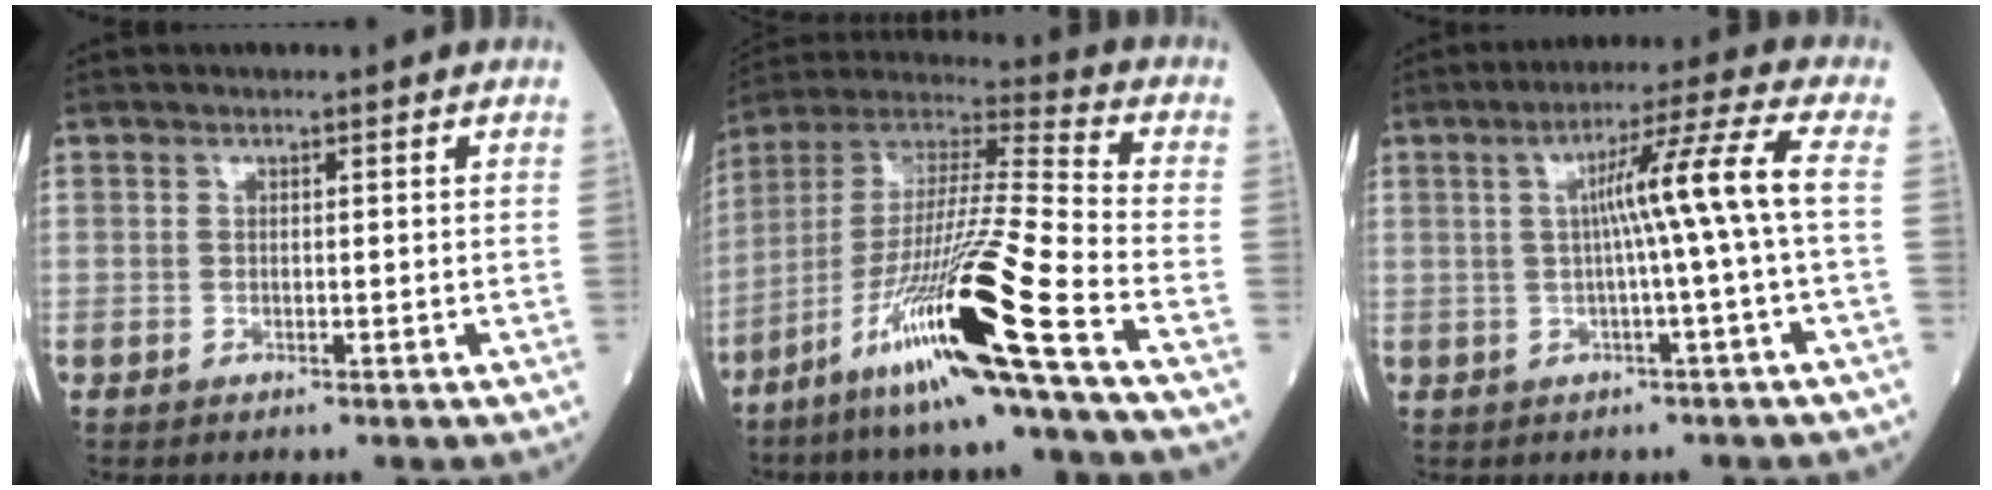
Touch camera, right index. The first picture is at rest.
{"total": 20.8, "force": [-10.7, -1.3, 17.8], "torque": [-0.359, -0.040, -0.208]}
{"total": 8.6, "force": [0.2, -1.9, 8.4], "torque": [-0.136, 0.019, 0.010]}